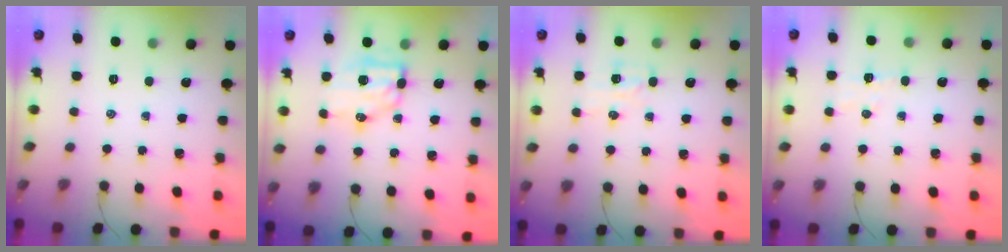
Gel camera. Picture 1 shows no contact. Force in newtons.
{"total": 7.4, "press": 7.3, "slide": 0.7}
{"total": 3.8, "press": 3.7, "slide": 0.9}
{"total": 4.7, "press": 4.6, "slide": 1.0}